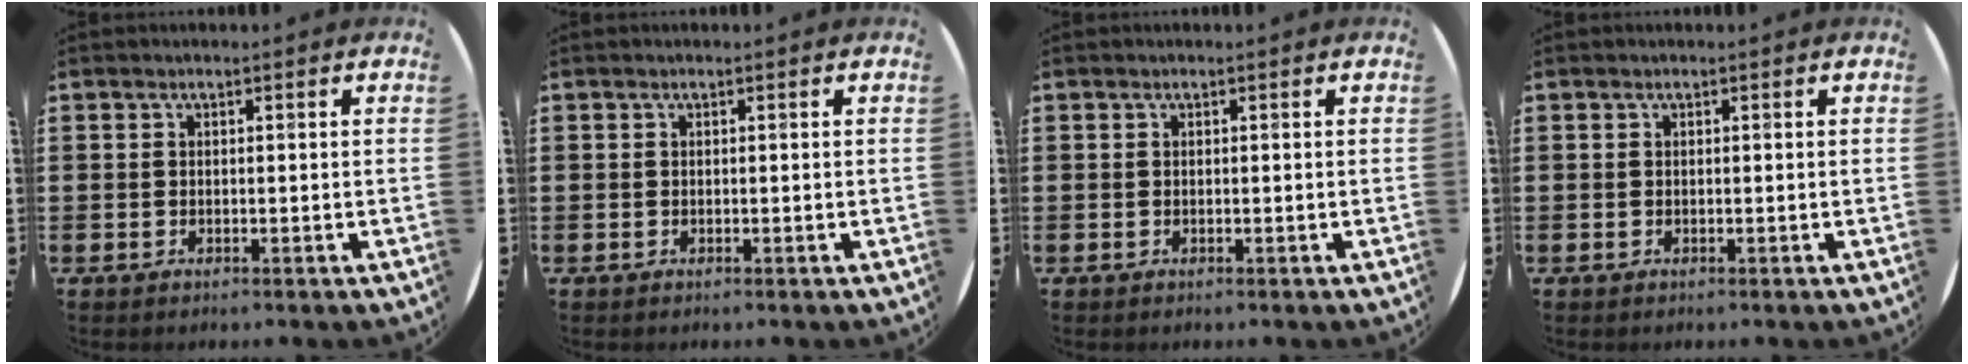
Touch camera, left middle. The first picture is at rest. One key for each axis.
{"total": 0.0}
{"total": 0.0}
{"total": 0.0}